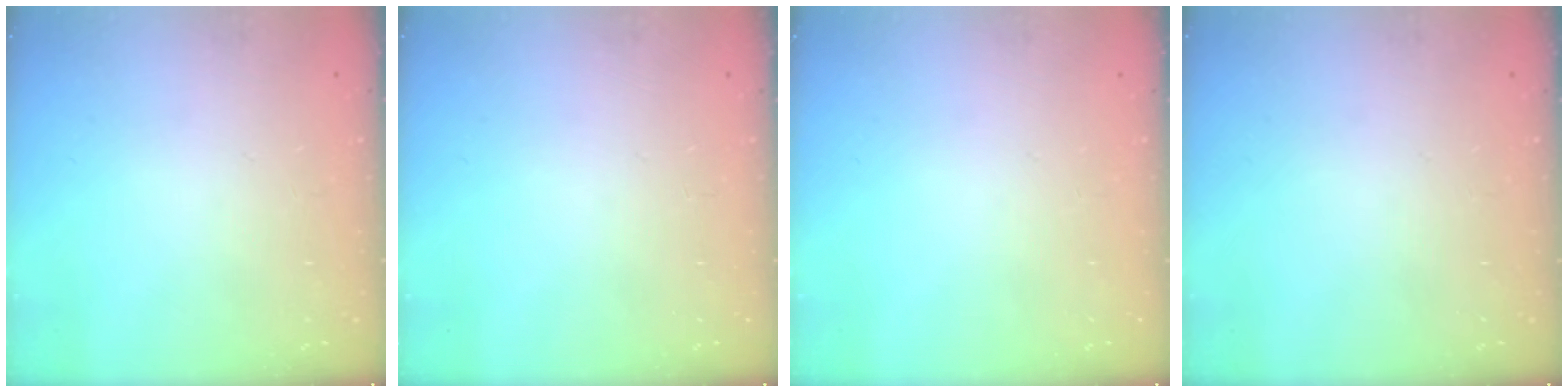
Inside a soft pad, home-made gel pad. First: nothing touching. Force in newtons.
{"total": 0.0}
{"total": 0.0}
{"total": 0.0}